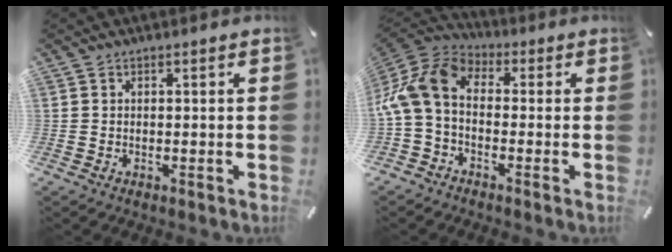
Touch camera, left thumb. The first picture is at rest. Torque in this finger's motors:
{"motor_torque": [2.34, 2.67, 1.23, 0.85, 0.21]}